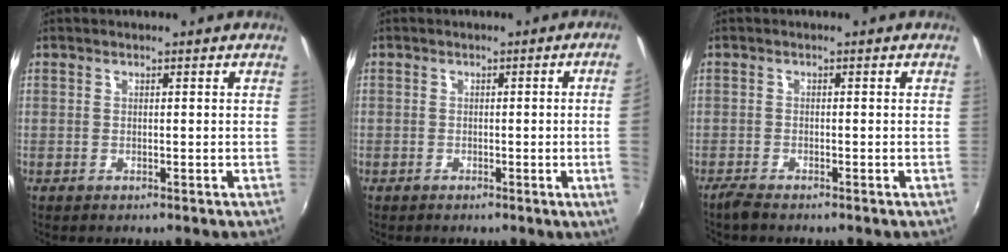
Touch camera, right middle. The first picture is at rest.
{"total": 3.7, "force": [-0.1, -1.7, 3.2], "torque": [-0.054, -0.010, 0.006]}
{"total": 2.1, "force": [-1.9, 0.1, 0.9], "torque": [-0.027, -0.006, -0.038]}